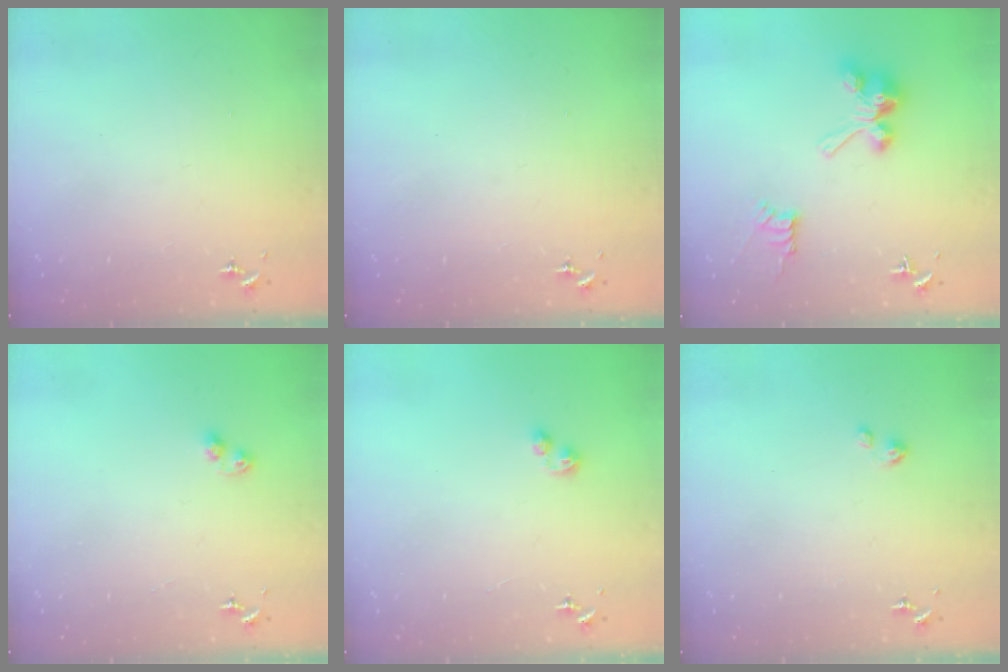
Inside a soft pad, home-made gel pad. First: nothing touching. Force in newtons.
{"total": 0.0}
{"total": 9.4, "press": 9.4, "slide": 0.2}
{"total": 3.8, "press": 3.7, "slide": 1.1}
{"total": 4.8, "press": 4.8, "slide": 0.5}
{"total": 3.5, "press": 3.4, "slide": 0.4}